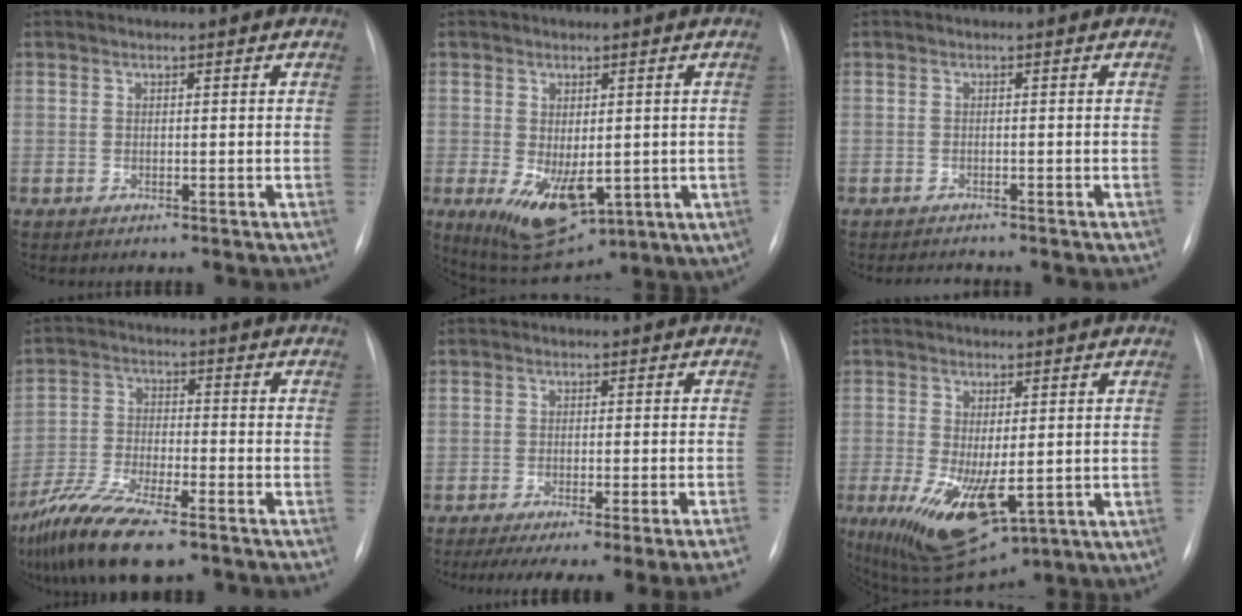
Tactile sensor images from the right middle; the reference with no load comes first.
{"total": 13.3, "force": [-3.7, 6.7, 10.8], "torque": [-0.158, -0.019, -0.034]}
{"total": 1.7, "force": [-1.6, 0.0, 0.2], "torque": [-0.007, -0.011, -0.022]}
{"total": 12.5, "force": [-8.9, 2.9, 8.3], "torque": [-0.163, -0.025, -0.163]}
{"total": 13.6, "force": [-11.1, -0.9, 7.9], "torque": [-0.081, -0.026, -0.151]}
{"total": 14.6, "force": [-3.4, 6.4, 12.7], "torque": [-0.220, -0.032, -0.030]}